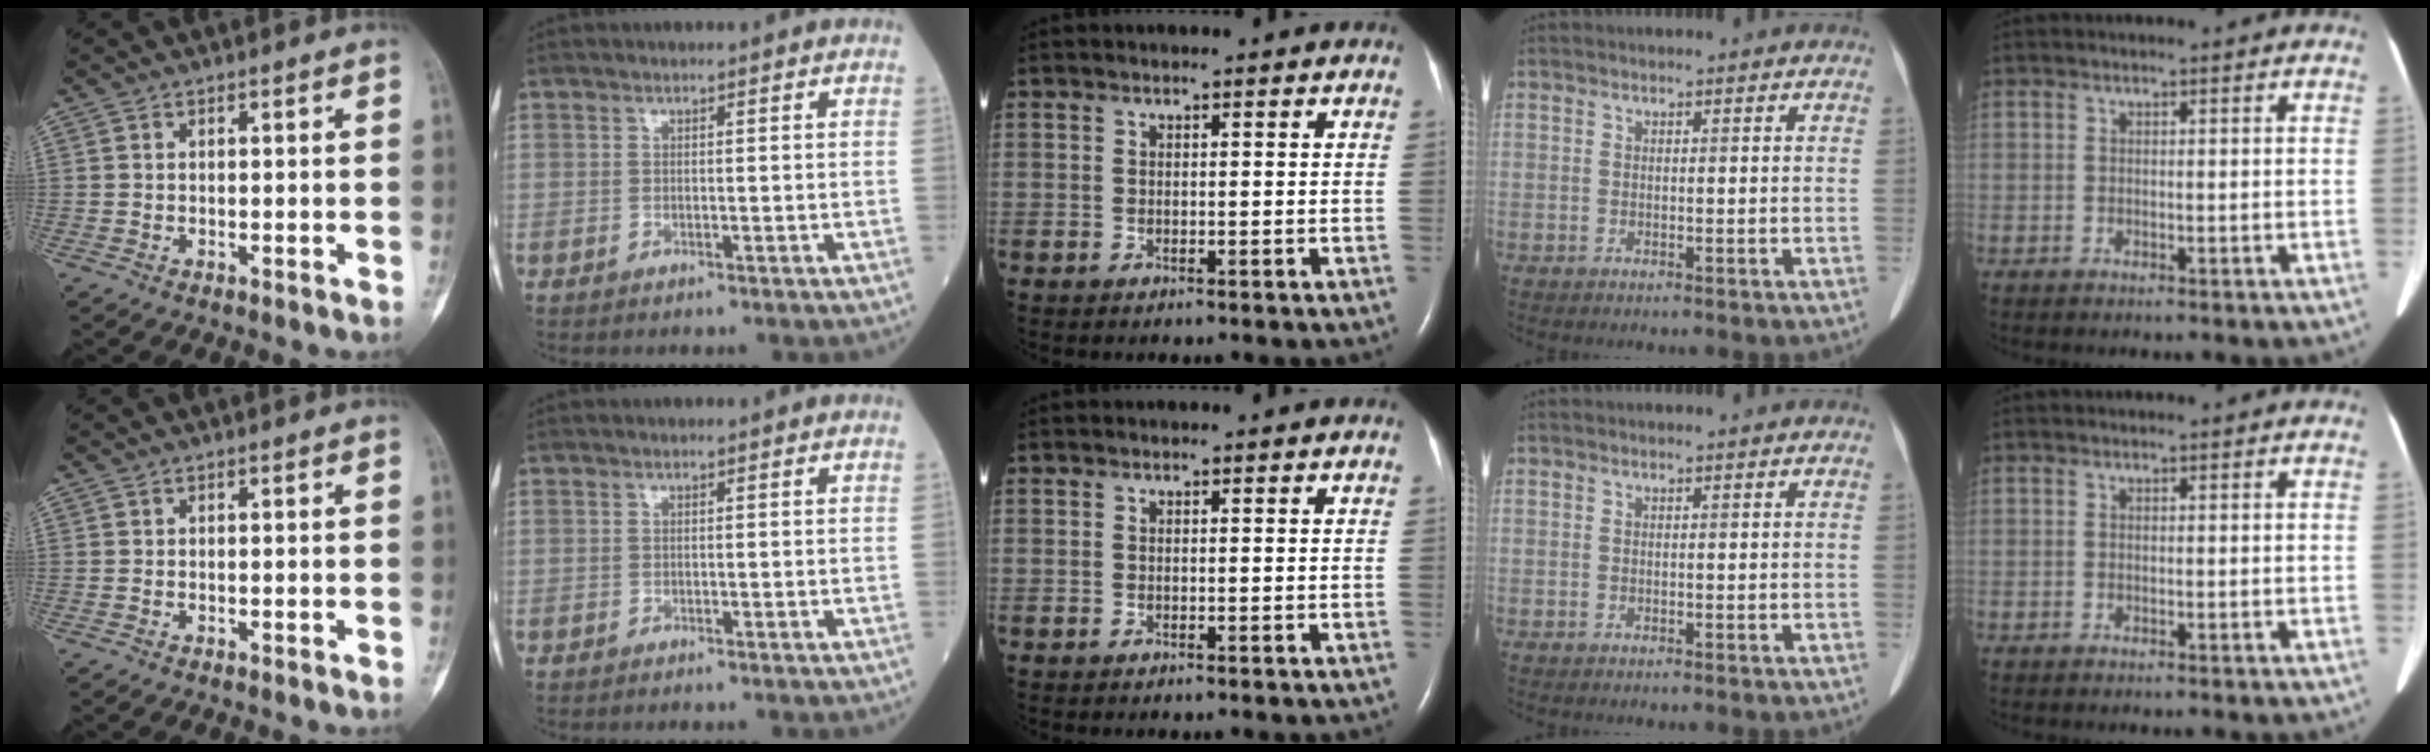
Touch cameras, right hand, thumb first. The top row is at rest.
{}